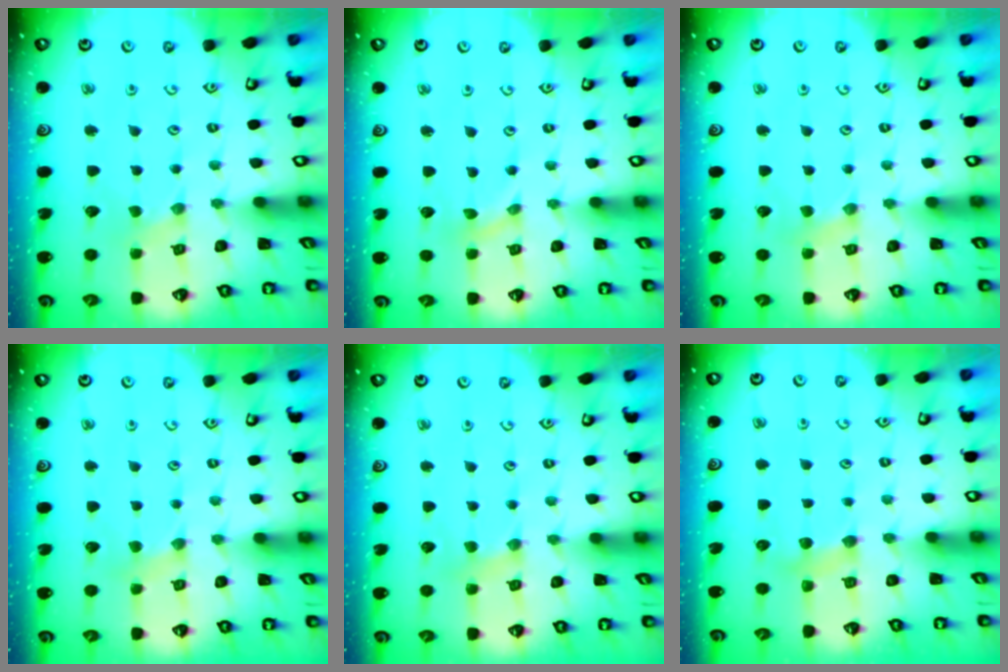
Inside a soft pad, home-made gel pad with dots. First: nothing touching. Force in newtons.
{"total": 0.0}
{"total": 2.8, "press": 2.7, "slide": 0.5}
{"total": 2.0, "press": 2.0, "slide": 0.4}
{"total": 2.8, "press": 2.8, "slide": 0.4}
{"total": 5.1, "press": 5.0, "slide": 0.7}